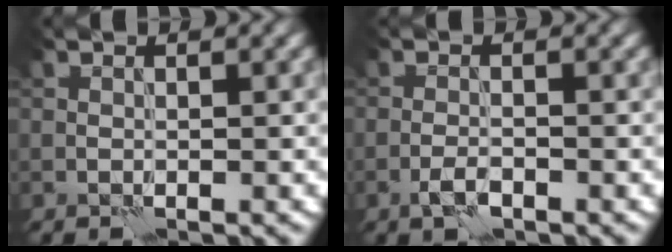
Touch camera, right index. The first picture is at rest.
{"total": 1.6, "force": [-0.9, 0.6, 1.1], "torque": [-0.026, 0.001, -0.022]}